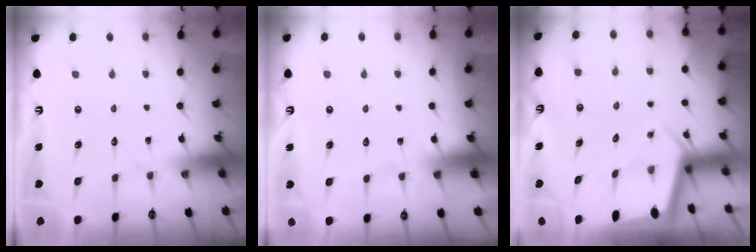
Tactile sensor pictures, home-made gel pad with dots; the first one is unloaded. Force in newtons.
{"total": 3.8, "press": 3.7, "slide": 0.6}
{"total": 1.9, "press": 1.9, "slide": 0.1}